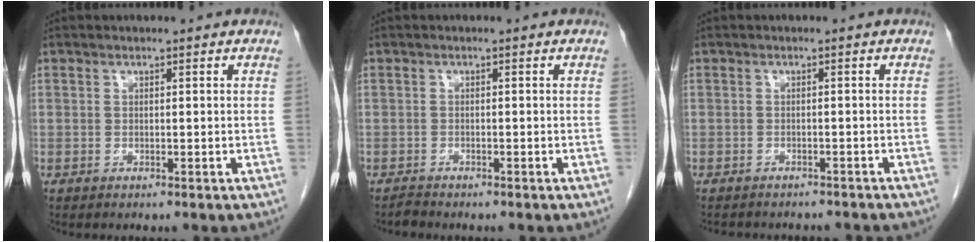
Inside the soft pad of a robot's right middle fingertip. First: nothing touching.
{"total": 0.8, "force": [-0.8, 0.0, 0.0], "torque": [-0.004, -0.003, -0.016]}
{"total": 7.8, "force": [-7.1, 2.3, 2.3], "torque": [-0.029, 0.002, -0.080]}